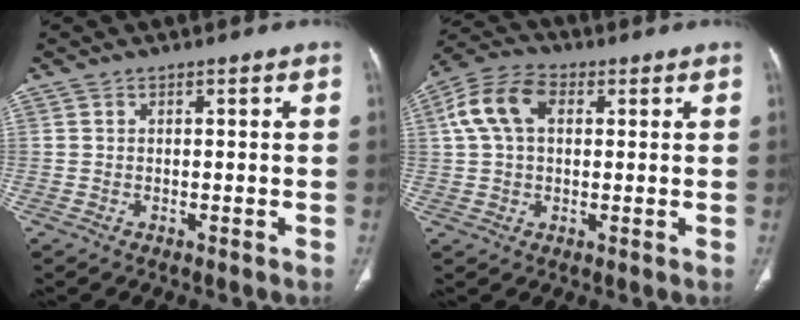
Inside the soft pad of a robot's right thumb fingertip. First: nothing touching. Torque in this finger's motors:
{"motor_torque": [-0.20, 0.33, 0.41, -0.33, 0.06]}